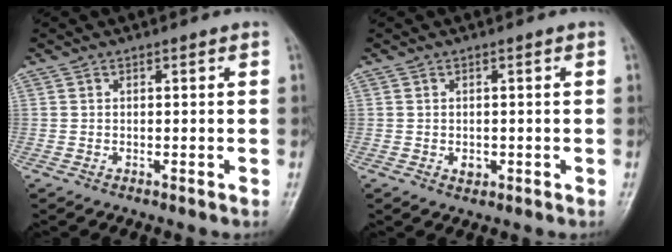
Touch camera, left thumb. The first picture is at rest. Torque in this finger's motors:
{"motor_torque": [0.32, 0.36, 0.51, 0.15, 0.00]}